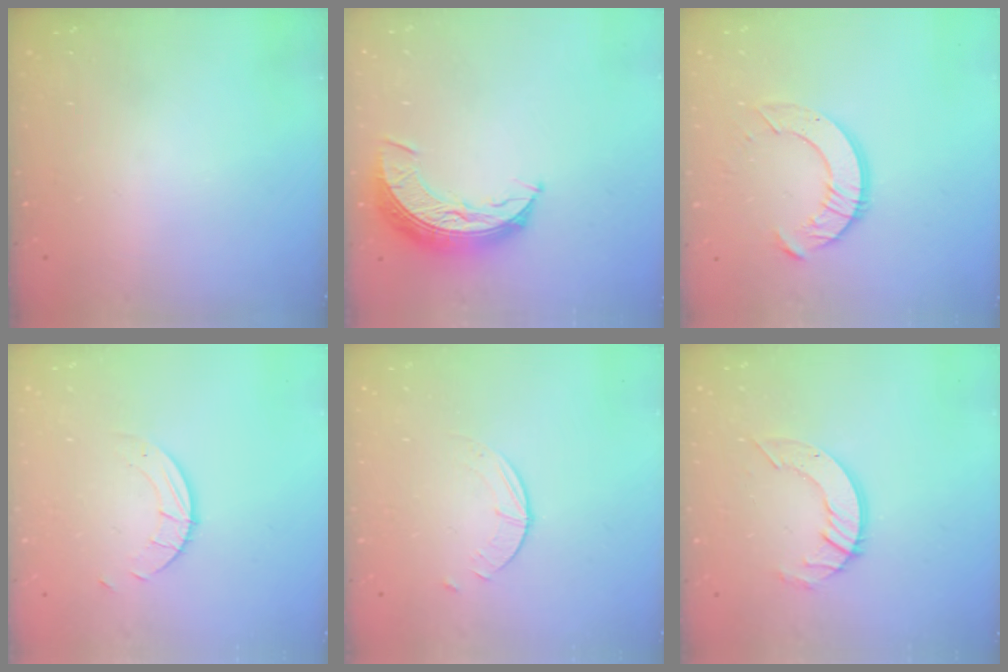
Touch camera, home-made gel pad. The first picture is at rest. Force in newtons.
{"total": 10.5, "press": 10.5, "slide": 0.5}
{"total": 9.6, "press": 9.6, "slide": 1.0}
{"total": 2.5, "press": 2.5, "slide": 0.2}
{"total": 0.9, "press": 0.9, "slide": 0.2}
{"total": 8.7, "press": 8.6, "slide": 0.8}